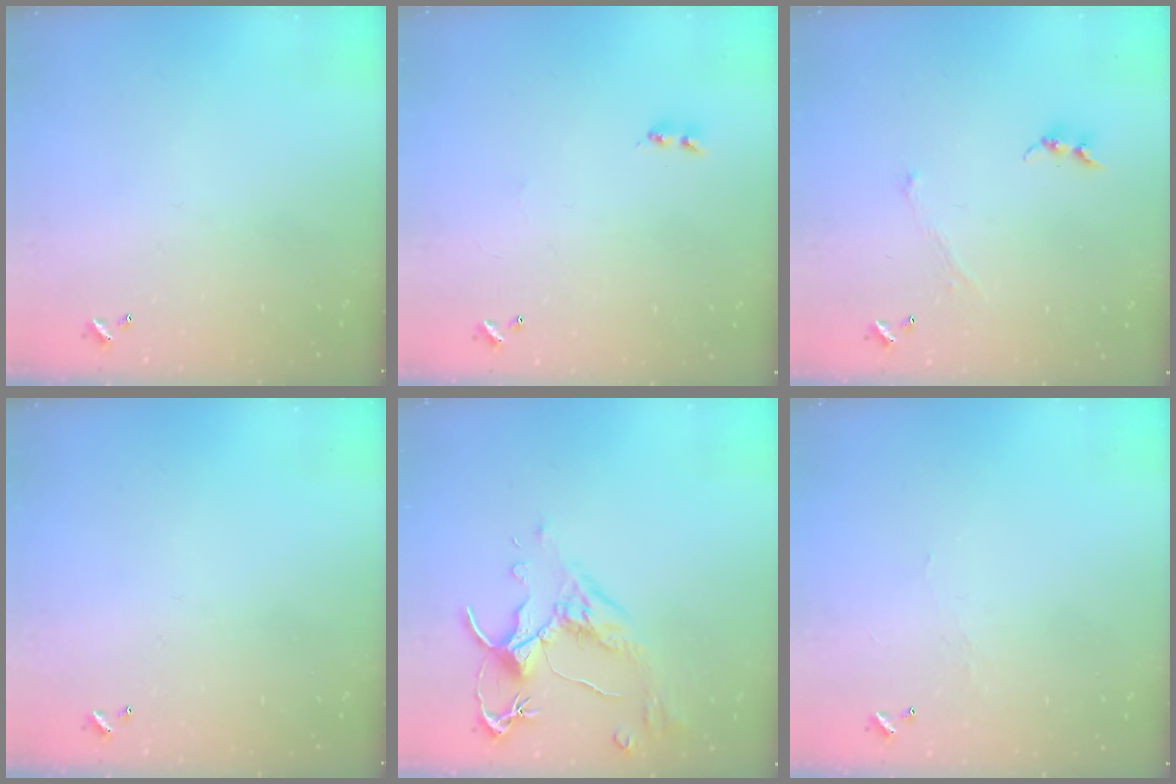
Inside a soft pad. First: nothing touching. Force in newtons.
{"total": 2.2, "press": 2.1, "slide": 0.6}
{"total": 0.8, "press": 0.7, "slide": 0.3}
{"total": 0.0}
{"total": 2.5, "press": 2.1, "slide": 1.4}
{"total": 1.7, "press": 1.7, "slide": 0.4}